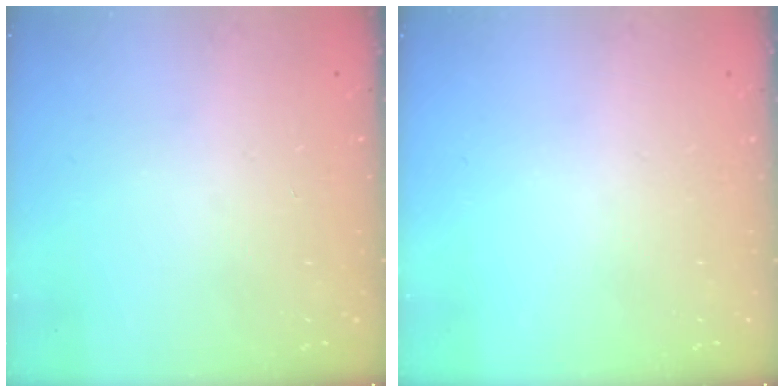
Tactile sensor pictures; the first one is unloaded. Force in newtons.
{"total": 0.0}